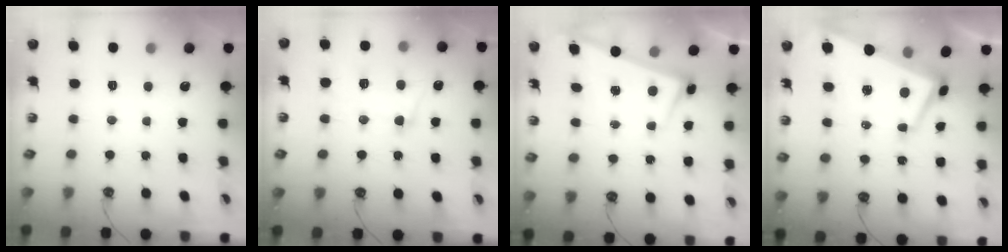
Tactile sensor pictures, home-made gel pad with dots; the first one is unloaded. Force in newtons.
{"total": 7.5, "press": 7.4, "slide": 1.1}
{"total": 2.9, "press": 2.9, "slide": 0.4}
{"total": 1.4, "press": 0.9, "slide": 1.0}